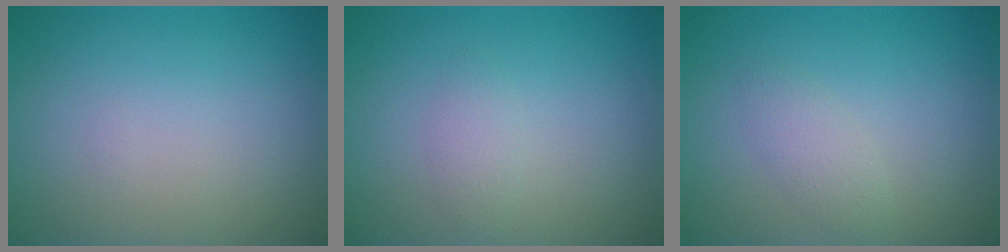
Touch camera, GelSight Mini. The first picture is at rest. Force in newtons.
{"total": 1.2, "press": 1.2, "slide": 0.1}
{"total": 1.6, "press": 1.6, "slide": 0.1}